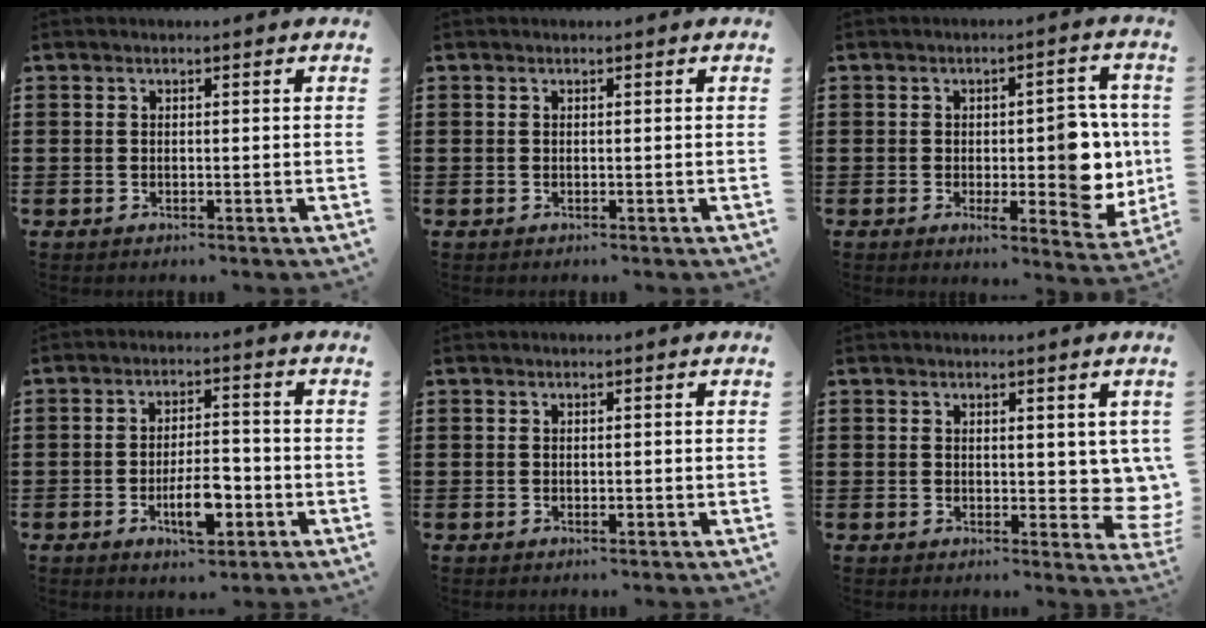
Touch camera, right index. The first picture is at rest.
{"total": 0.0}
{"total": 9.0, "force": [-0.4, 4.0, 8.1], "torque": [-0.099, -0.008, -0.006]}
{"total": 6.7, "force": [-2.6, 2.5, 5.7], "torque": [-0.104, 0.004, -0.047]}
{"total": 0.0}
{"total": 4.1, "force": [1.9, 2.4, 2.8], "torque": [-0.028, -0.009, 0.030]}